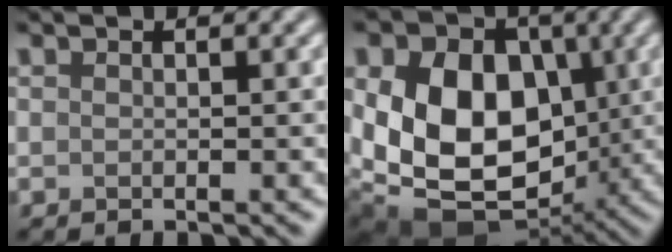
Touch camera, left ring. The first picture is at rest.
{"total": 14.7, "force": [-0.2, 10.7, 10.1], "torque": [-0.148, -0.001, -0.016]}